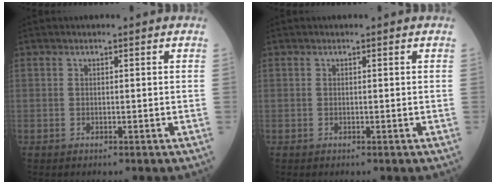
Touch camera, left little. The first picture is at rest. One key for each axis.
{"total": 0.0}